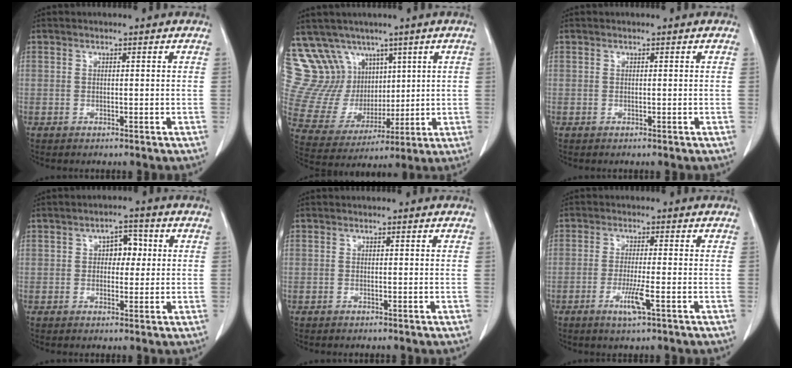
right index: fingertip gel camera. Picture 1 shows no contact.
{"total": 13.9, "force": [8.7, 10.2, 3.8], "torque": [-0.089, 0.053, 0.192]}
{"total": 0.0}
{"total": 3.9, "force": [0.6, 2.4, 3.1], "torque": [-0.040, 0.014, 0.008]}
{"total": 0.0}
{"total": 4.2, "force": [-1.9, -0.1, 3.8], "torque": [-0.075, -0.008, -0.034]}